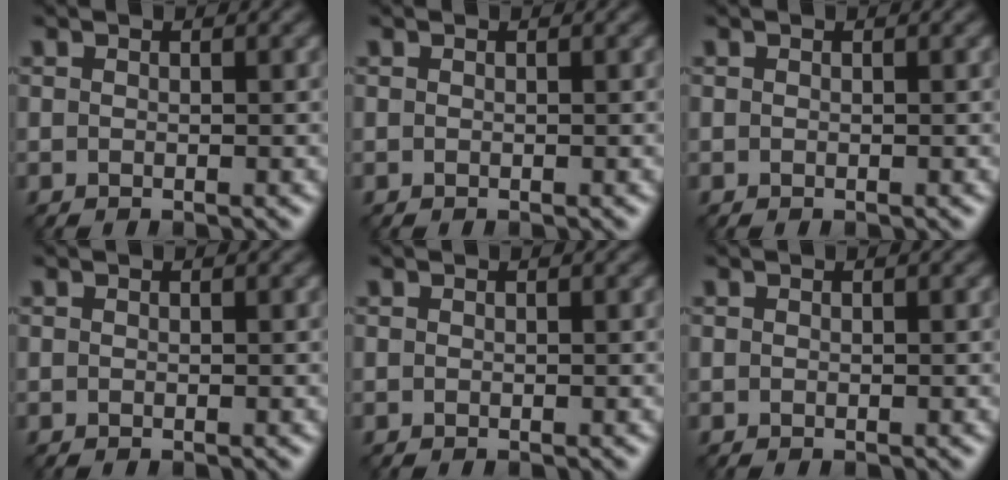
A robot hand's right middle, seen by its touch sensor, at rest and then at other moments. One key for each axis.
{"total": 0.0}
{"total": 0.0}
{"total": 0.0}
{"total": 0.0}
{"total": 0.0}